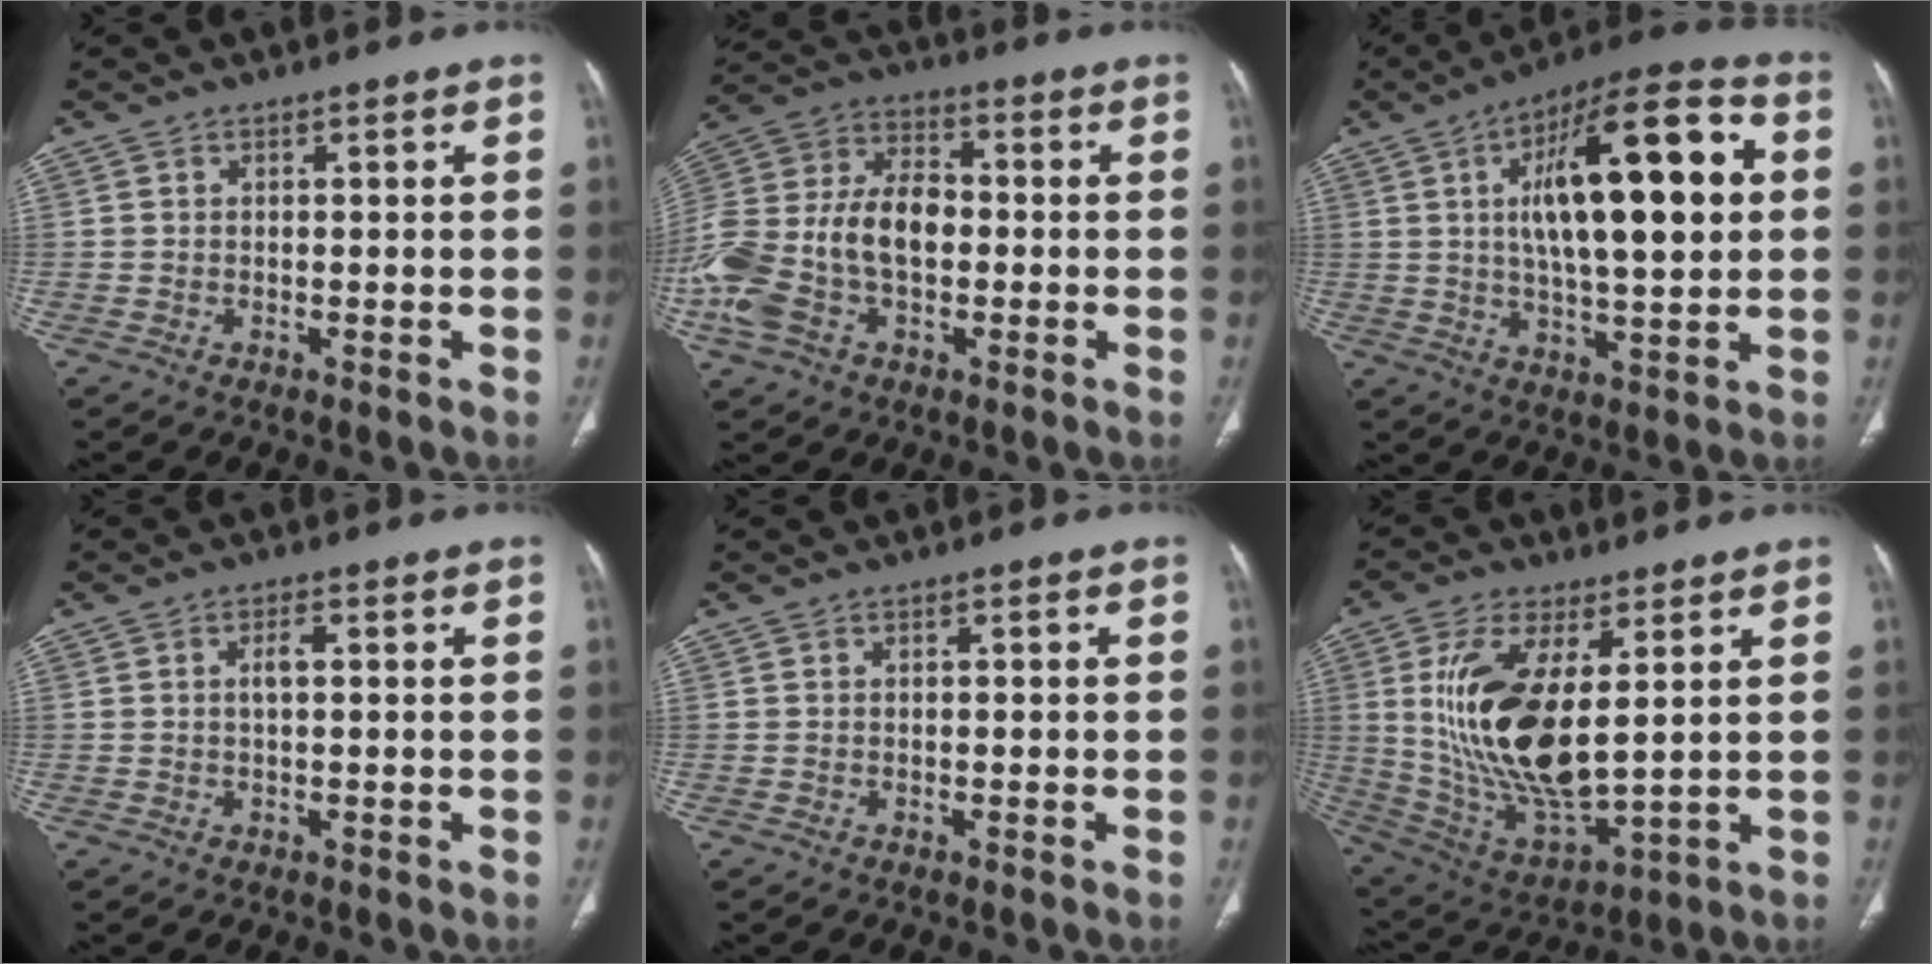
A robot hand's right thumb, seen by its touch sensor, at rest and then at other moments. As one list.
[{"total": 20.2, "force": [-3.1, 12.8, 15.3], "torque": [-0.343, 0.032, -0.058]}, {"total": 22.1, "force": [4.1, 7.5, 20.3], "torque": [-0.301, 0.015, 0.059]}, {"total": 2.2, "force": [0.2, 0.8, 2.0], "torque": [-0.042, 0.004, 0.004]}, {"total": 0.7, "force": [0.0, 0.3, 0.6], "torque": [-0.013, 0.001, 0.002]}, {"total": 19.6, "force": [3.6, 8.5, 17.3], "torque": [-0.341, -0.027, 0.084]}]